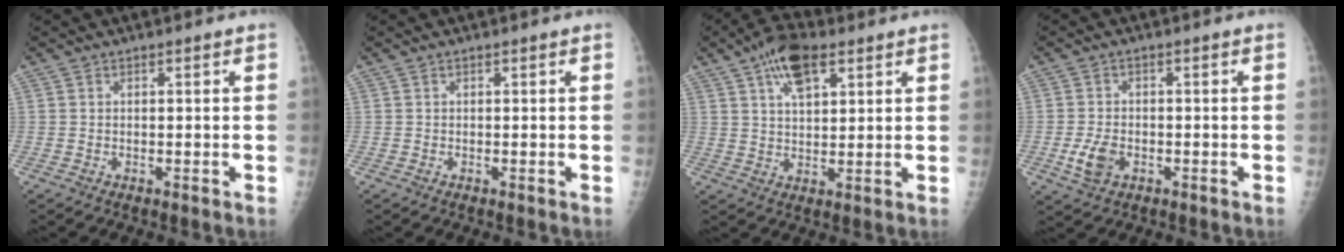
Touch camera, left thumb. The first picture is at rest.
{"total": 0.0}
{"total": 9.6, "force": [5.1, 4.4, 6.8], "torque": [-0.102, -0.008, 0.087]}
{"total": 4.4, "force": [-1.4, 3.0, 2.9], "torque": [-0.054, 0.003, -0.025]}